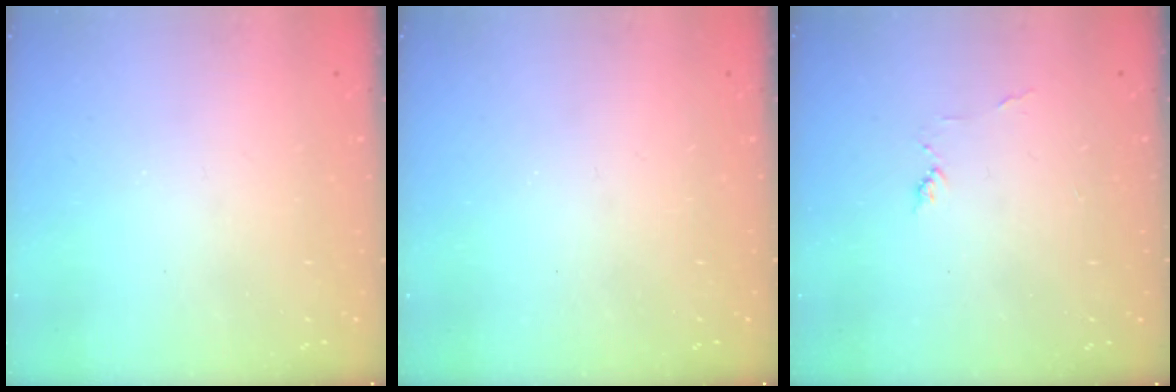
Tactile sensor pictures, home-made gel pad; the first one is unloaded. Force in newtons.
{"total": 0.0}
{"total": 2.6, "press": 2.6, "slide": 0.3}